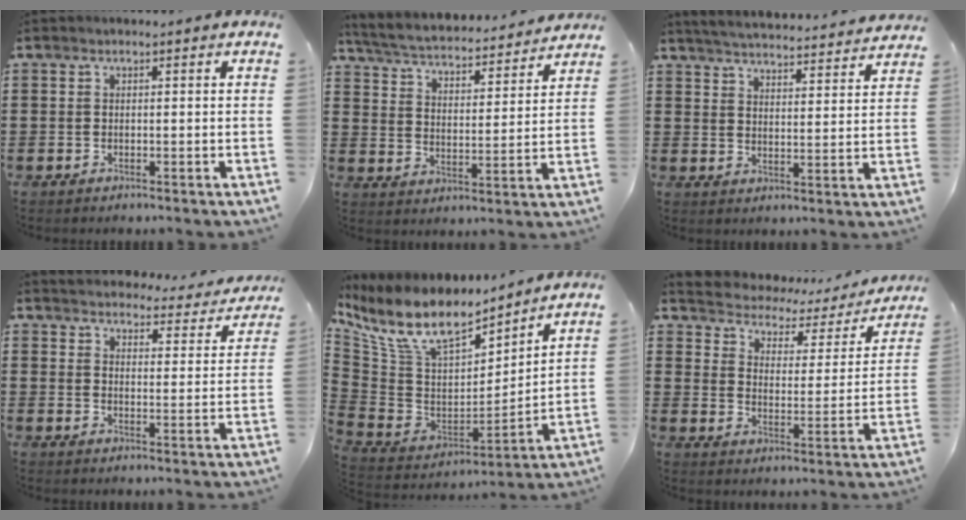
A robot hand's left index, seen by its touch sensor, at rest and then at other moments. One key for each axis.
{"total": 4.1, "fx": 4.0, "fy": 0.1, "fz": 0.8, "tx": -0.039, "ty": -0.032, "tz": 0.061}
{"total": 4.4, "fx": 4.3, "fy": -0.6, "fz": 0.3, "tx": -0.028, "ty": -0.037, "tz": 0.072}
{"total": 3.9, "fx": 3.9, "fy": 0.1, "fz": 0.2, "tx": -0.018, "ty": -0.033, "tz": 0.062}
{"total": 11.0, "fx": 7.8, "fy": 4.2, "fz": 6.5, "tx": -0.160, "ty": -0.052, "tz": 0.139}
{"total": 2.6, "fx": 2.3, "fy": 1.1, "fz": 0.2, "tx": -0.026, "ty": -0.024, "tz": 0.028}